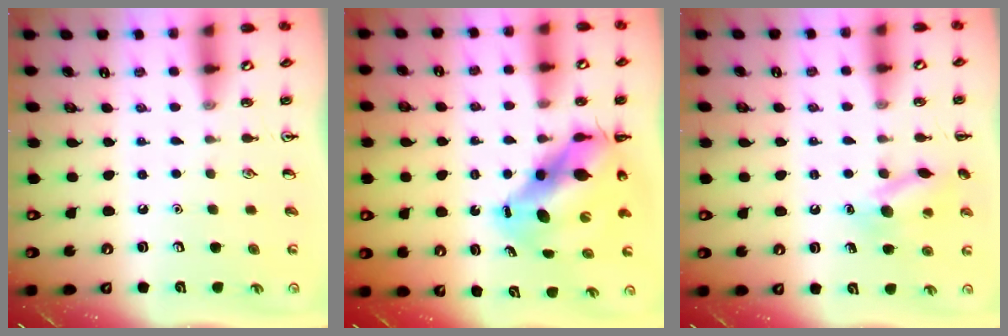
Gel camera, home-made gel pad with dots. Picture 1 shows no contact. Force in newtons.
{"total": 12.1, "press": 11.6, "slide": 3.1}
{"total": 12.0, "press": 11.9, "slide": 1.8}